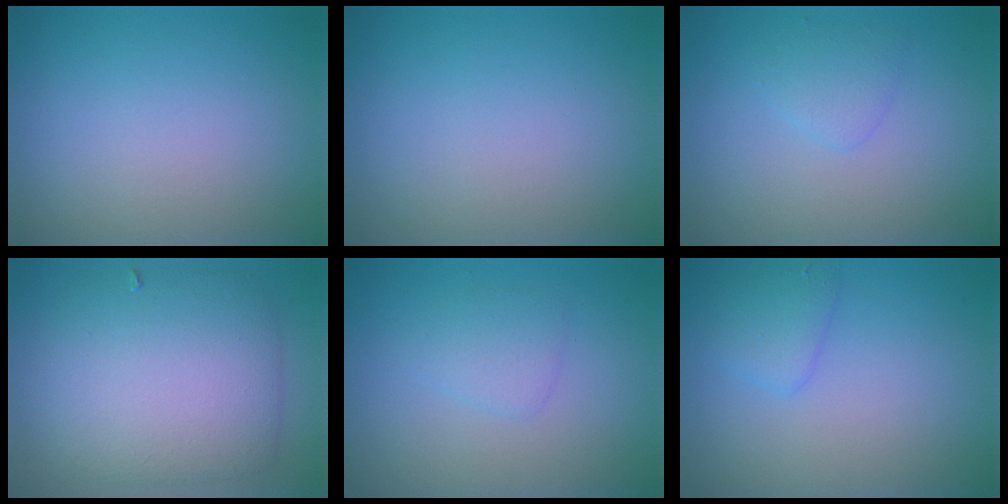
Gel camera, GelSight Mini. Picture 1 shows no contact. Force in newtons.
{"total": 0.0}
{"total": 1.4, "press": 1.4, "slide": 0.0}
{"total": 7.9, "press": 7.9, "slide": 0.3}
{"total": 1.6, "press": 1.6, "slide": 0.0}
{"total": 1.8, "press": 1.8, "slide": 0.2}